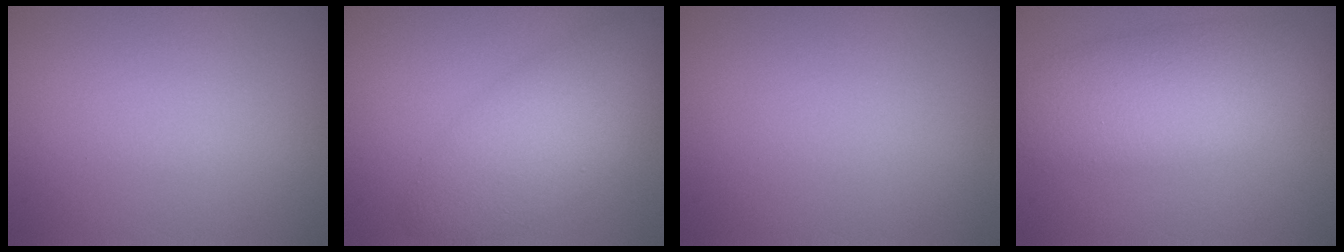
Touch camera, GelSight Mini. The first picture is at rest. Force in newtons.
{"total": 5.5, "press": 5.5, "slide": 0.1}
{"total": 0.0}
{"total": 5.8, "press": 5.8, "slide": 0.1}